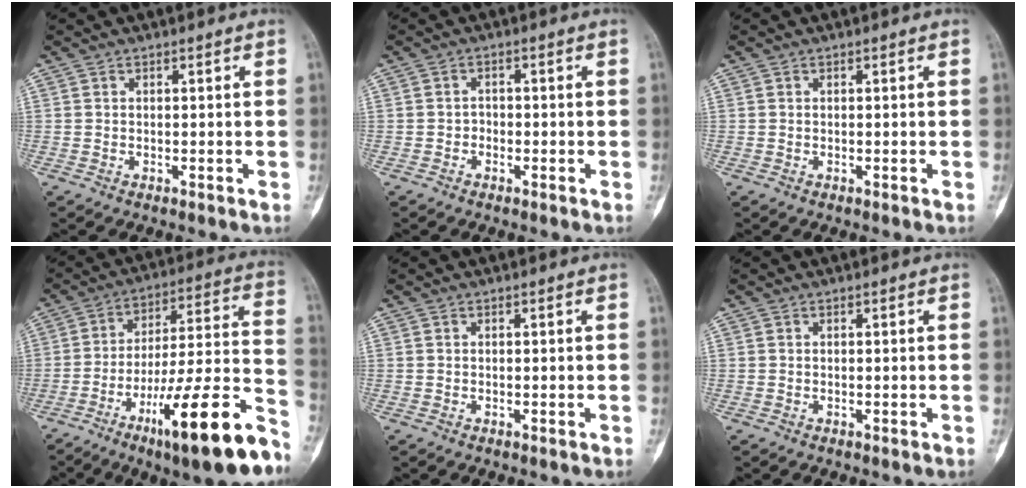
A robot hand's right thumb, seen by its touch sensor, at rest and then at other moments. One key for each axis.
{"total": 1.4, "fx": -0.7, "fy": 1.2, "fz": 0.4, "tx": 0.005, "ty": 0.007, "tz": -0.018}
{"total": 0.0}
{"total": 23.5, "fx": -13.1, "fy": 3.9, "fz": 19.1, "tx": -0.263, "ty": 0.069, "tz": -0.205}
{"total": 0.0}
{"total": 0.0}